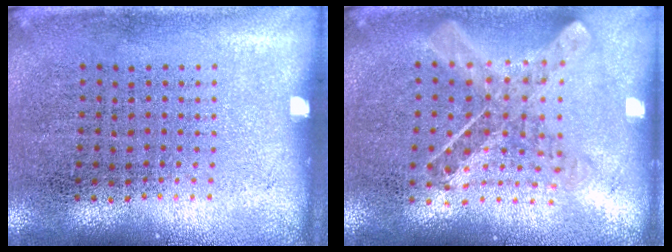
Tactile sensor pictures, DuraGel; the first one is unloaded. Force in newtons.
{"total": 0.9, "press": 0.9, "slide": 0.2}